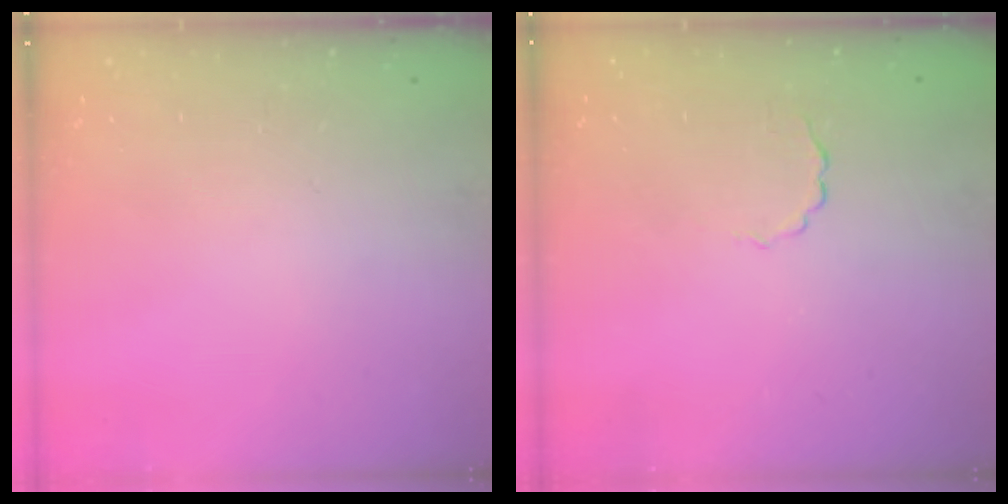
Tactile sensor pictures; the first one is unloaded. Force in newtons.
{"total": 2.2, "press": 2.1, "slide": 0.6}